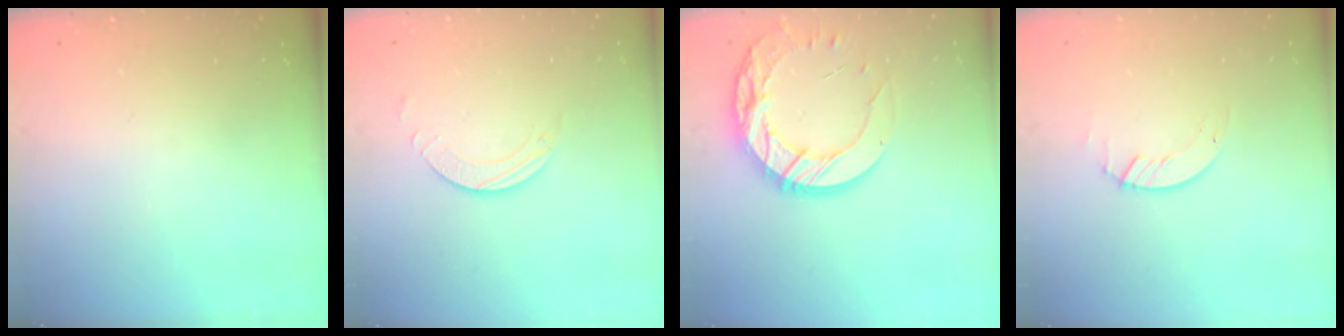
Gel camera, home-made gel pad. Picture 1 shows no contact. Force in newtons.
{"total": 2.5, "press": 2.5, "slide": 0.2}
{"total": 16.6, "press": 16.5, "slide": 1.2}
{"total": 1.3, "press": 1.3, "slide": 0.2}